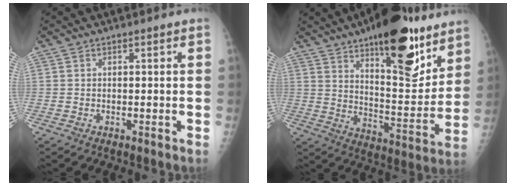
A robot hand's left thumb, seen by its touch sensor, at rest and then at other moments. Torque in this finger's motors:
{"motor_torque": [2.34, 1.54, 1.37, -1.40, 0.45]}